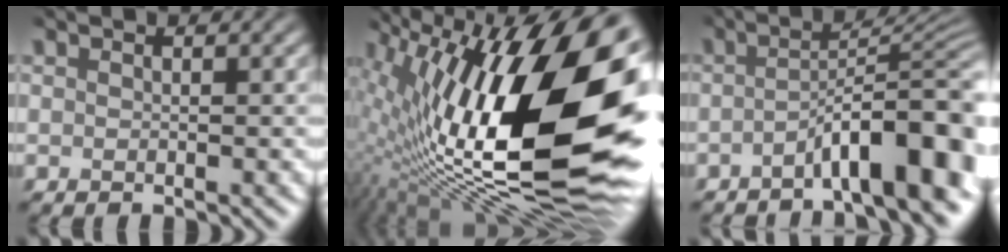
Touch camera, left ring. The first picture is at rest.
{"total": 20.9, "force": [3.0, 9.1, 18.6], "torque": [-0.301, 0.001, 0.043]}
{"total": 8.5, "force": [-3.6, 1.7, 7.6], "torque": [-0.100, 0.022, -0.063]}